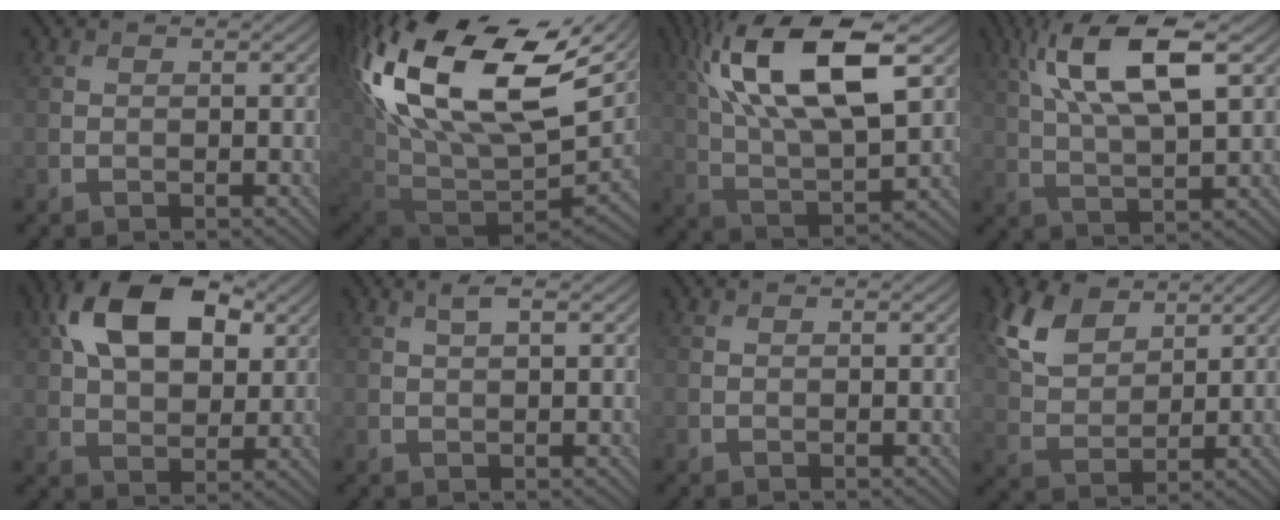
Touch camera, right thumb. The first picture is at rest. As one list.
[{"total": 21.9, "force": [8.6, 12.4, 15.9], "torque": [-0.352, -0.006, 0.177]}, {"total": 17.2, "force": [7.0, 6.8, 14.2], "torque": [-0.298, 0.023, 0.122]}, {"total": 12.6, "force": [4.9, 4.4, 10.7], "torque": [-0.215, 0.011, 0.088]}, {"total": 13.9, "force": [5.3, 8.2, 9.9], "torque": [-0.197, 0.021, 0.089]}, {"total": 1.8, "force": [0.9, 0.4, 1.5], "torque": [-0.035, 0.005, 0.018]}, {"total": 0.0}, {"total": 7.7, "force": [4.6, 4.2, 4.5], "torque": [-0.119, 0.003, 0.096]}]